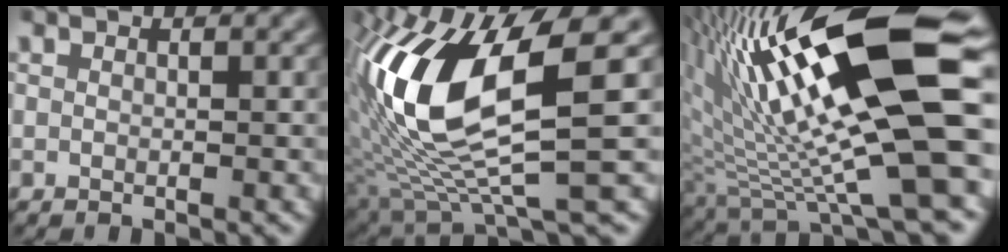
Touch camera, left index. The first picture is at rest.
{"total": 13.5, "force": [1.7, 4.4, 12.7], "torque": [-0.273, -0.017, 0.037]}
{"total": 18.2, "force": [3.8, 4.4, 17.3], "torque": [-0.306, 0.001, 0.073]}